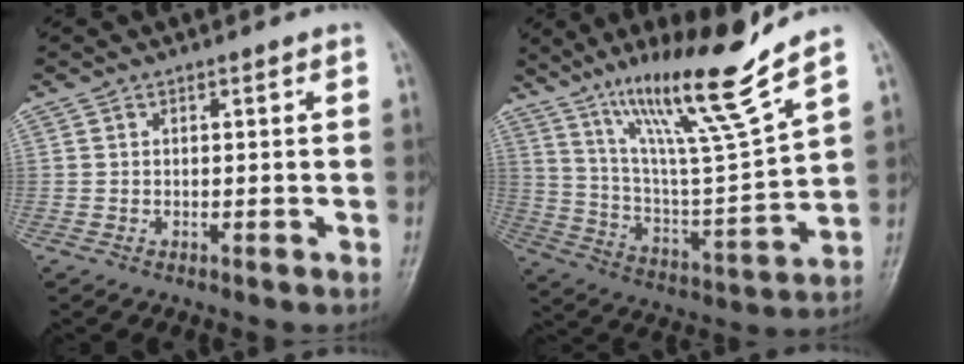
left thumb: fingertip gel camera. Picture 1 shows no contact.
{"total": 19.5, "force": [13.3, 0.8, 14.2], "torque": [-0.222, -0.073, 0.237]}